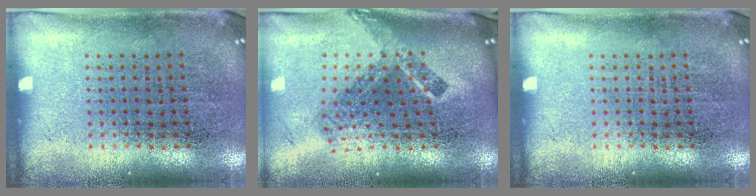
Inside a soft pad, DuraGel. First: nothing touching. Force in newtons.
{"total": 2.3, "press": 1.5, "slide": 1.7}
{"total": 0.0}